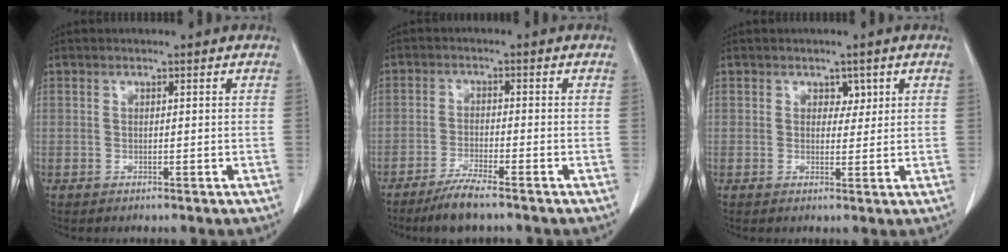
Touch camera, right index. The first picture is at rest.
{"total": 4.7, "force": [-3.8, 0.1, 2.9], "torque": [-0.060, -0.012, -0.074]}
{"total": 1.9, "force": [0.9, 1.4, 1.0], "torque": [-0.006, -0.001, 0.013]}